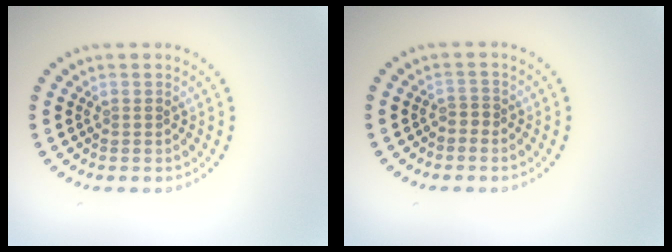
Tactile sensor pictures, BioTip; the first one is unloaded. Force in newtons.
{"total": 0.7, "press": 0.3, "slide": 0.6}